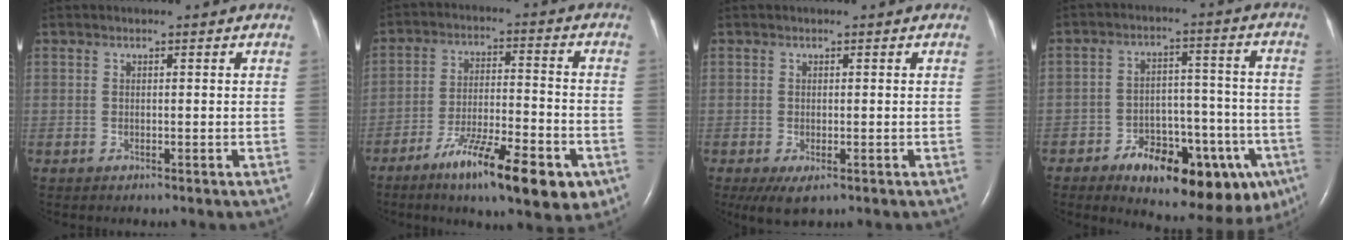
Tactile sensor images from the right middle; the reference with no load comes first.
{"total": 15.3, "force": [-8.5, 3.3, 12.3], "torque": [-0.178, -0.010, -0.129]}
{"total": 4.2, "force": [-2.1, 1.6, 3.2], "torque": [-0.060, -0.013, -0.026]}
{"total": 19.3, "force": [-10.5, 7.7, 14.2], "torque": [-0.137, 0.026, -0.138]}